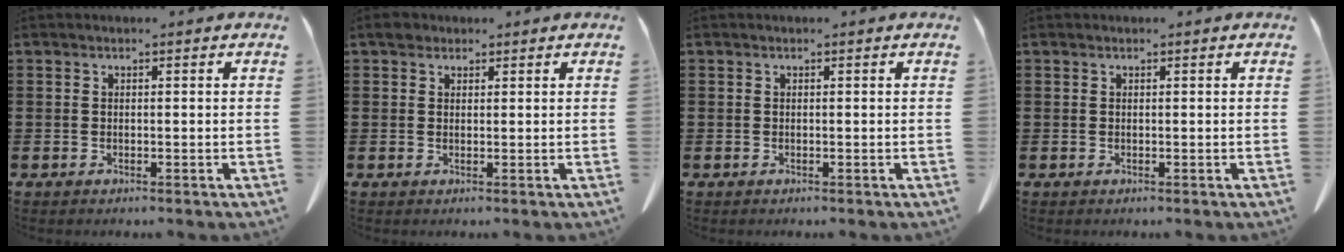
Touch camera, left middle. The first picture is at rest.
{"total": 1.8, "force": [1.4, 1.1, 0.4], "torque": [-0.005, 0.004, 0.025]}
{"total": 0.0}
{"total": 0.0}